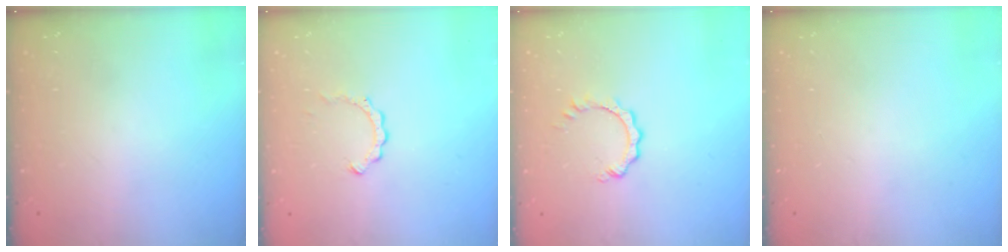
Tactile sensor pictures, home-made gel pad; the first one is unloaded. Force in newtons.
{"total": 2.4, "press": 2.4, "slide": 0.2}
{"total": 3.3, "press": 3.3, "slide": 0.3}
{"total": 0.0}